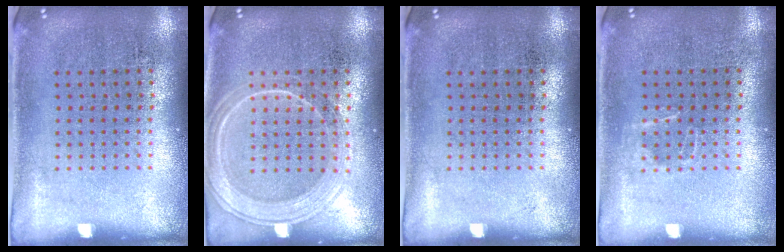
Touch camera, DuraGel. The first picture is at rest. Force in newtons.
{"total": 2.8, "press": 2.8, "slide": 0.5}
{"total": 0.0}
{"total": 0.9, "press": 0.8, "slide": 0.2}